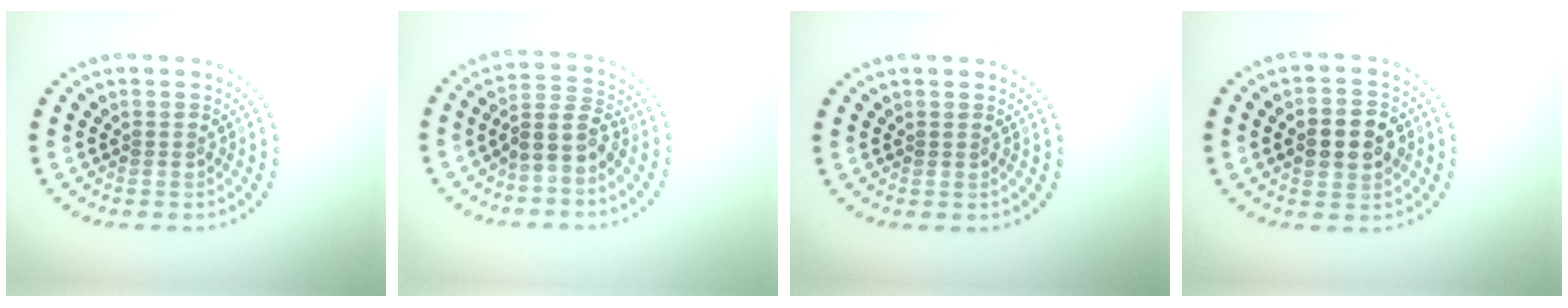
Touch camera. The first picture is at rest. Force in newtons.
{"total": 2.9, "press": 2.4, "slide": 1.7}
{"total": 0.0}
{"total": 4.6, "press": 4.6, "slide": 0.3}